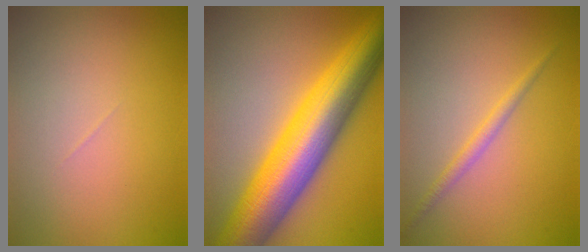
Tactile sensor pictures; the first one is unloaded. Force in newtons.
{"total": 12.8, "press": 12.8, "slide": 0.2}
{"total": 1.4, "press": 1.4, "slide": 0.1}